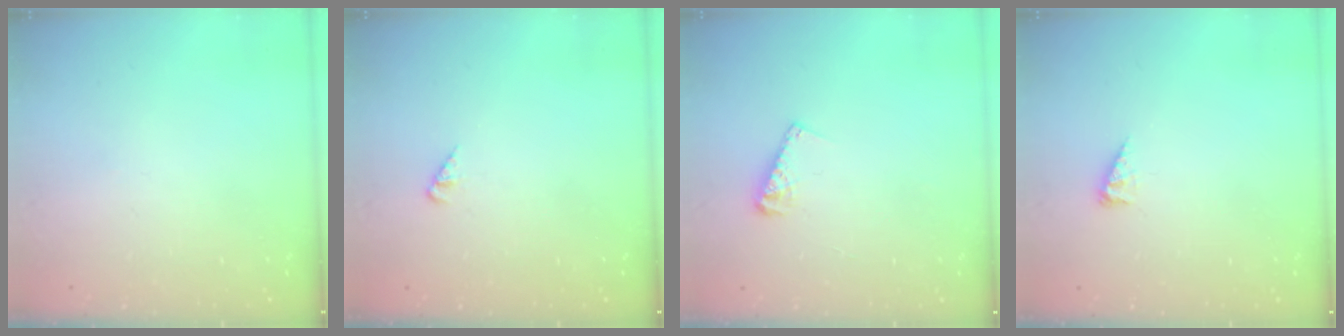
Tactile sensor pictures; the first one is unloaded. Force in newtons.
{"total": 1.8, "press": 1.8, "slide": 0.3}
{"total": 6.1, "press": 6.1, "slide": 0.2}
{"total": 2.8, "press": 2.8, "slide": 0.4}